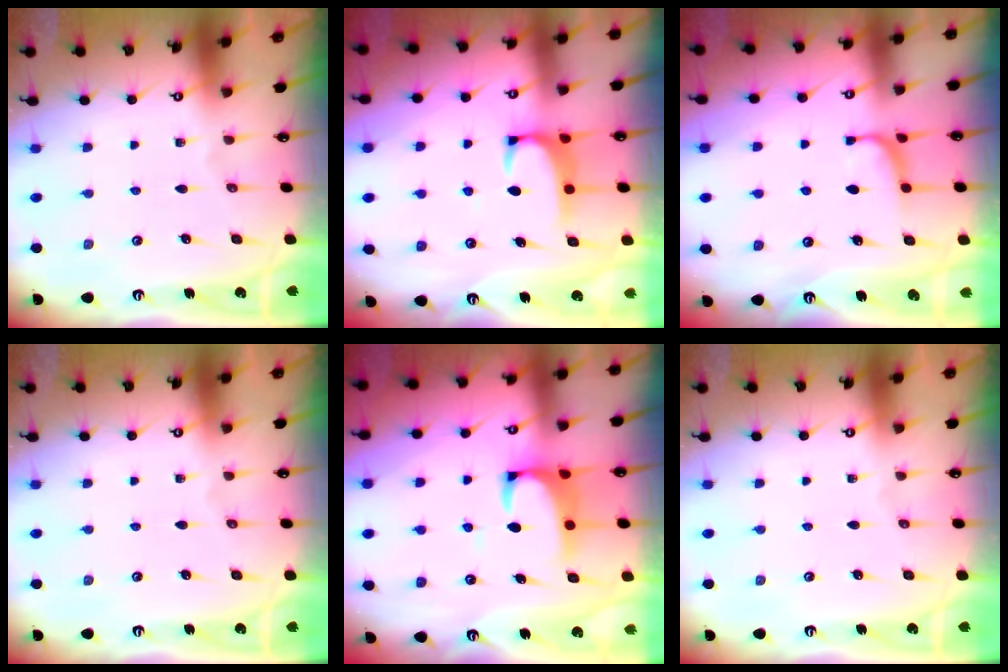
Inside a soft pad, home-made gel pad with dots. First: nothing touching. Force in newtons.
{"total": 1.8, "press": 1.7, "slide": 0.4}
{"total": 2.2, "press": 2.2, "slide": 0.3}
{"total": 0.0}
{"total": 2.7, "press": 2.5, "slide": 1.1}
{"total": 0.0}